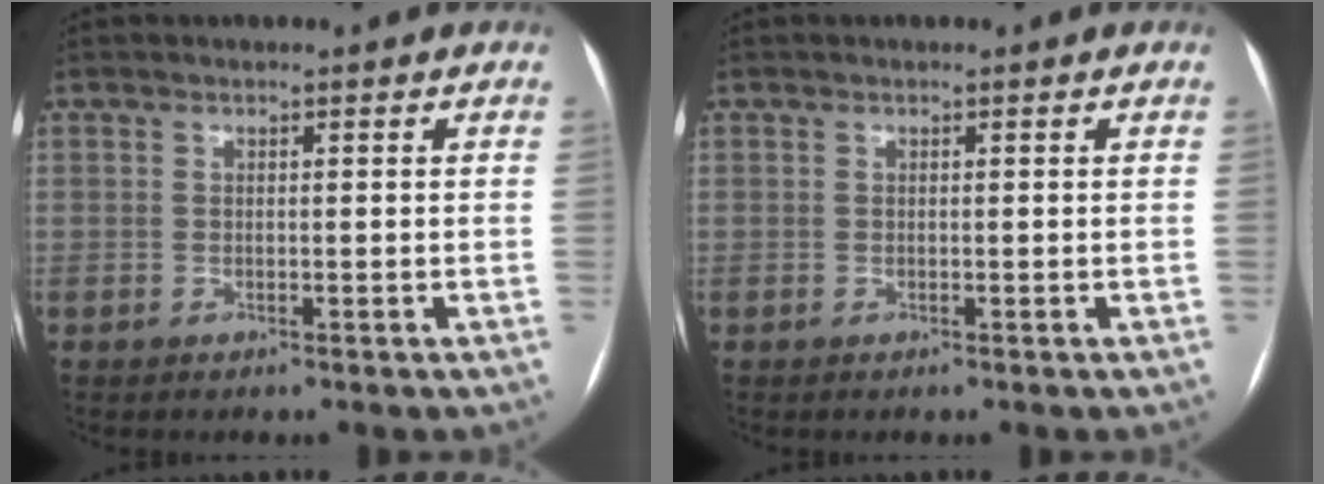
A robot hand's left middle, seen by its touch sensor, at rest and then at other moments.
{"total": 0.0}